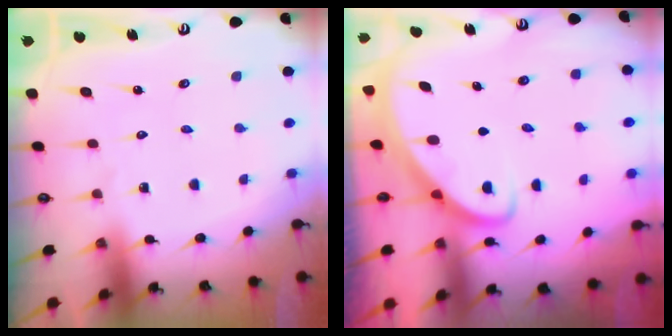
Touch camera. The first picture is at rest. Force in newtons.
{"total": 2.8, "press": 2.8, "slide": 0.3}